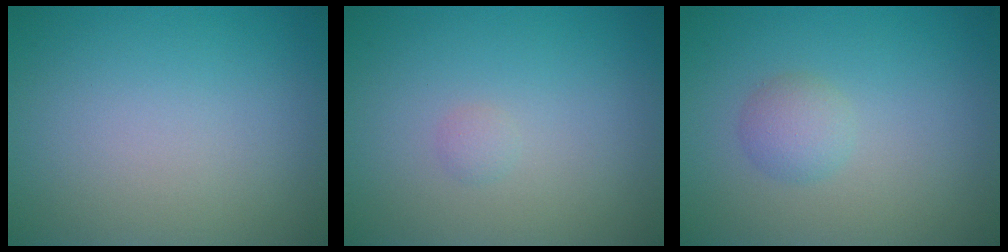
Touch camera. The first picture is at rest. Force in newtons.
{"total": 0.6, "press": 0.6, "slide": 0.0}
{"total": 1.8, "press": 1.8, "slide": 0.1}